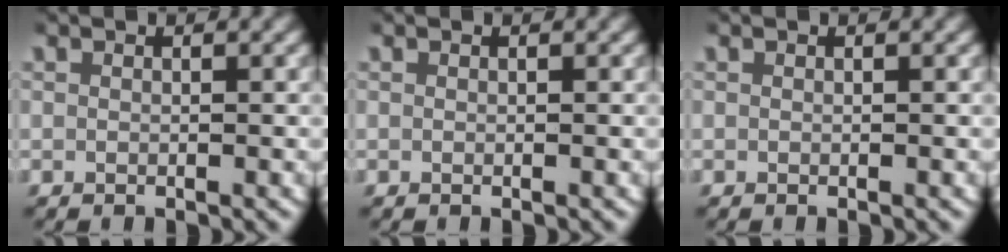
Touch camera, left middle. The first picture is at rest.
{"total": 0.0}
{"total": 0.0}